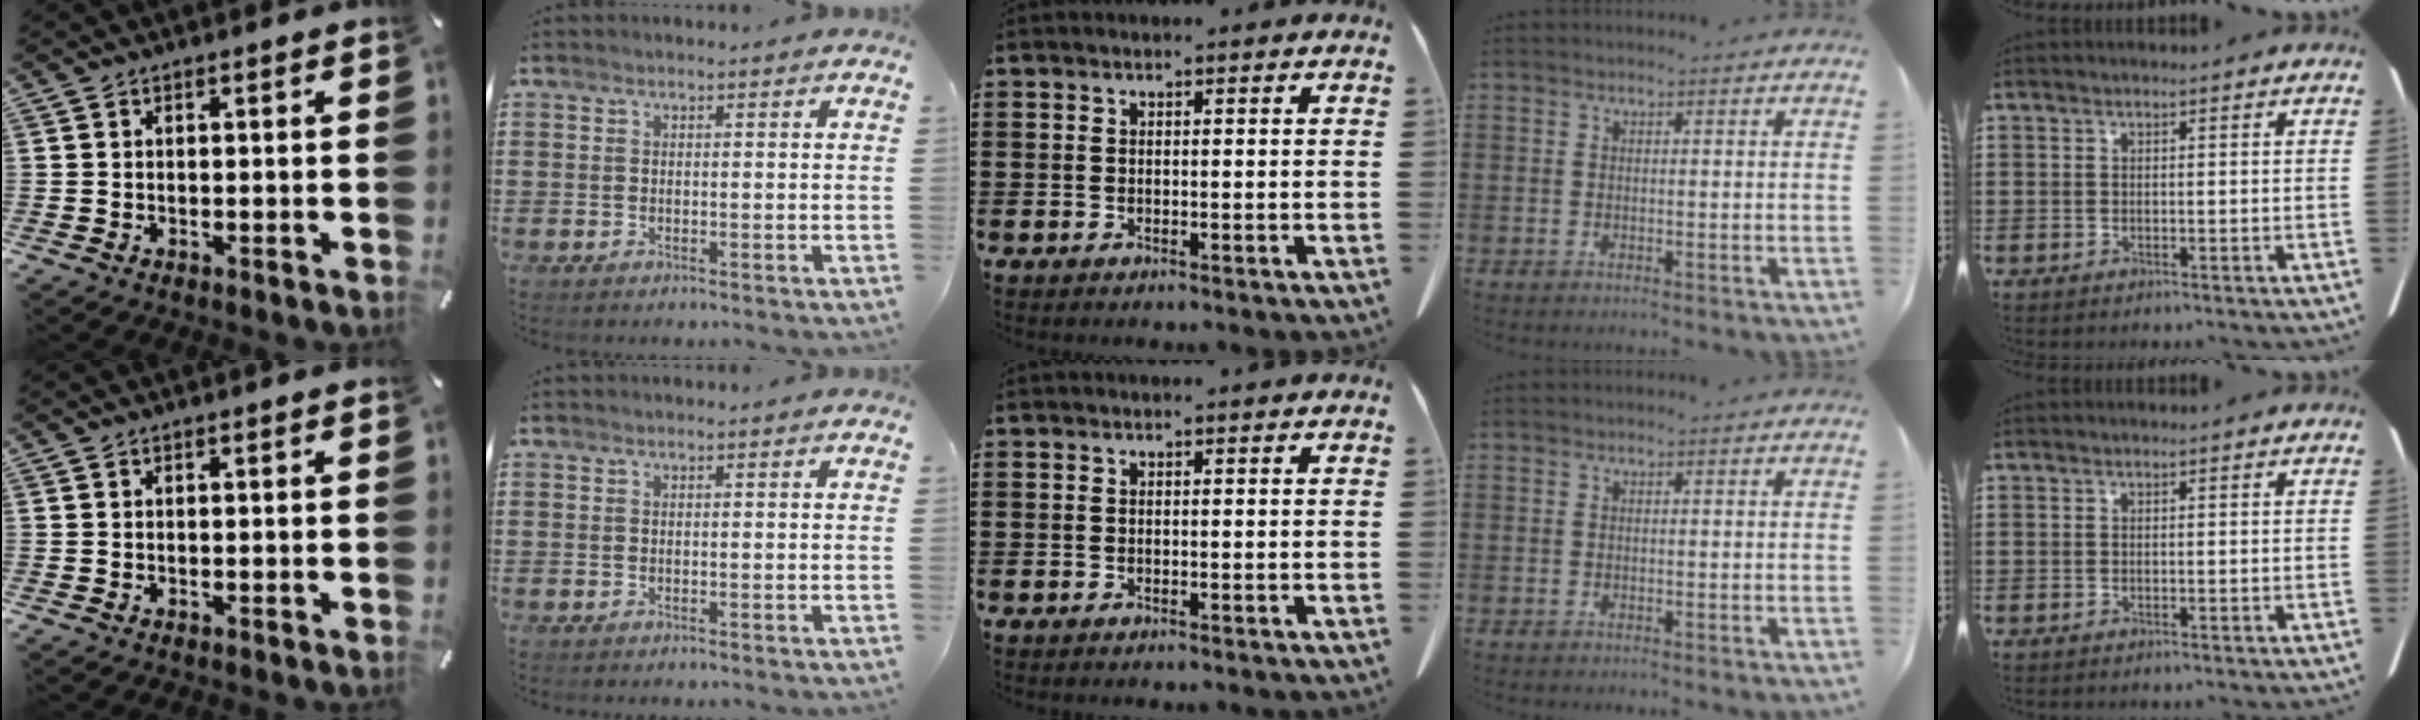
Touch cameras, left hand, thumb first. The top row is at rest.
{}